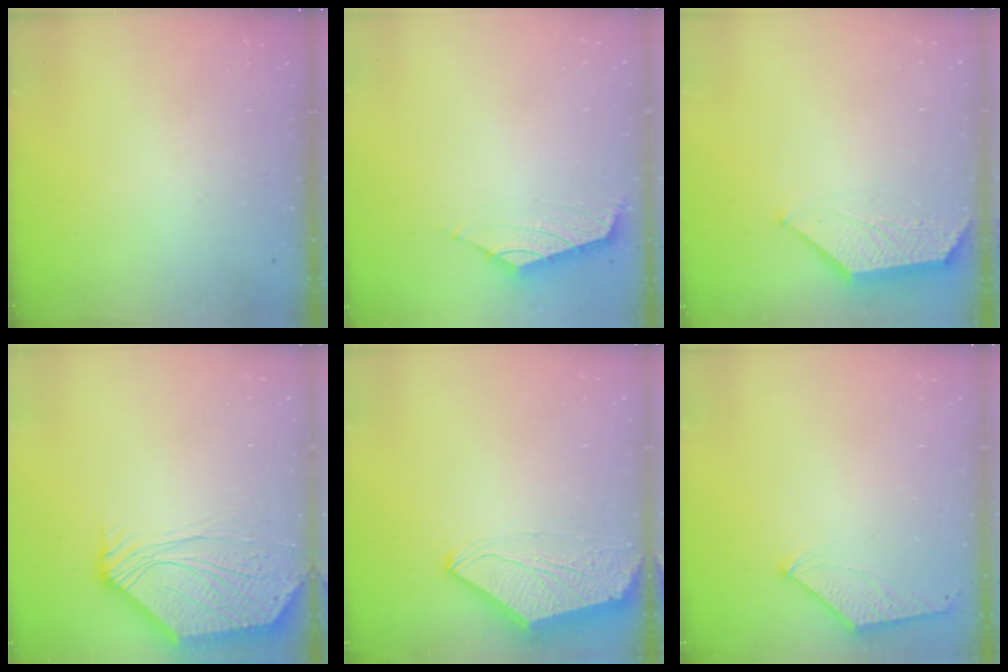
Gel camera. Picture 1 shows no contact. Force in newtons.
{"total": 1.8, "press": 1.6, "slide": 0.7}
{"total": 1.6, "press": 1.5, "slide": 0.4}
{"total": 7.3, "press": 7.3, "slide": 1.1}
{"total": 0.0}
{"total": 0.5, "press": 0.4, "slide": 0.3}